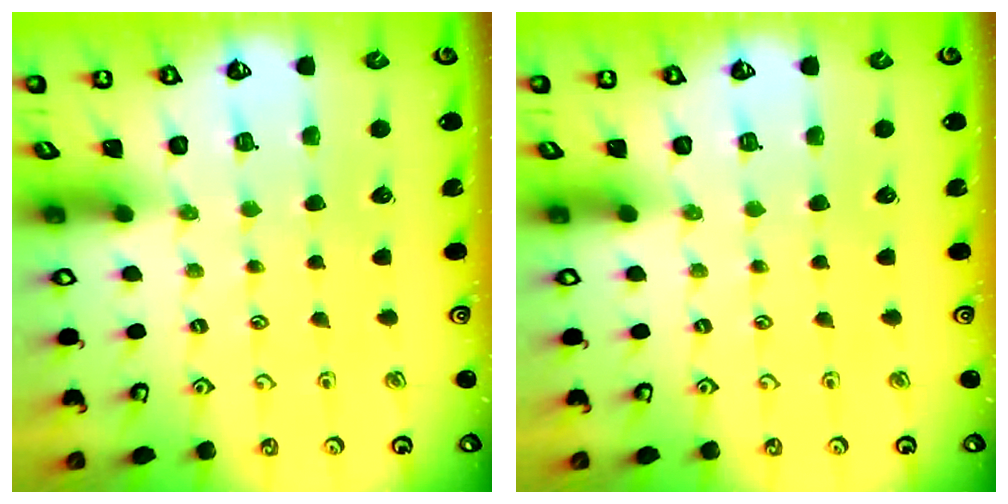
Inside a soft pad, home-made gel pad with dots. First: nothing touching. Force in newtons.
{"total": 0.0}